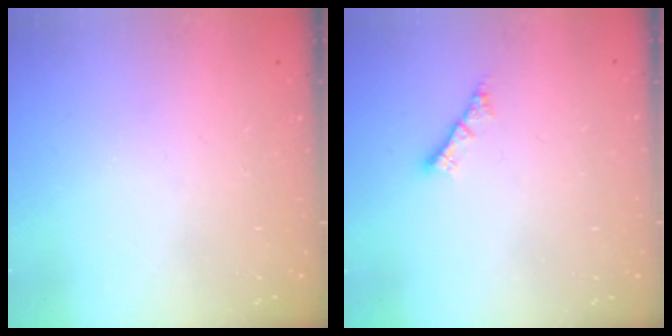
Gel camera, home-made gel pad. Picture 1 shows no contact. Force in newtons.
{"total": 3.0, "press": 3.0, "slide": 0.1}